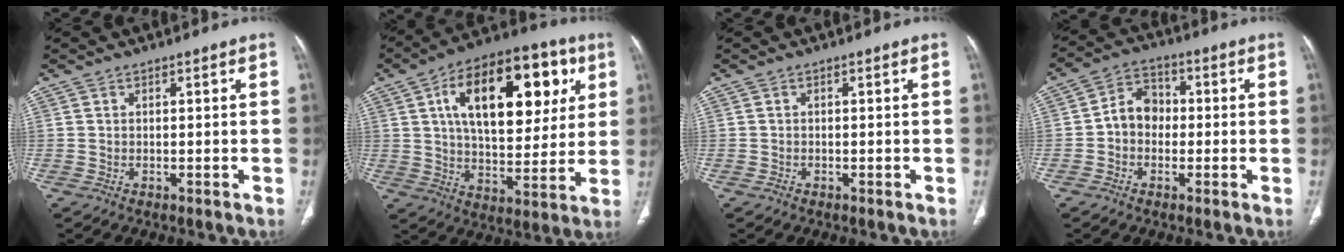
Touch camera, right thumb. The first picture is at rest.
{"total": 25.1, "force": [8.1, 13.2, 19.8], "torque": [-0.269, 0.000, 0.124]}
{"total": 0.6, "force": [-0.4, 0.4, 0.1], "torque": [-0.003, 0.001, -0.009]}
{"total": 6.7, "force": [-0.7, 5.5, 3.7], "torque": [-0.041, 0.026, -0.028]}